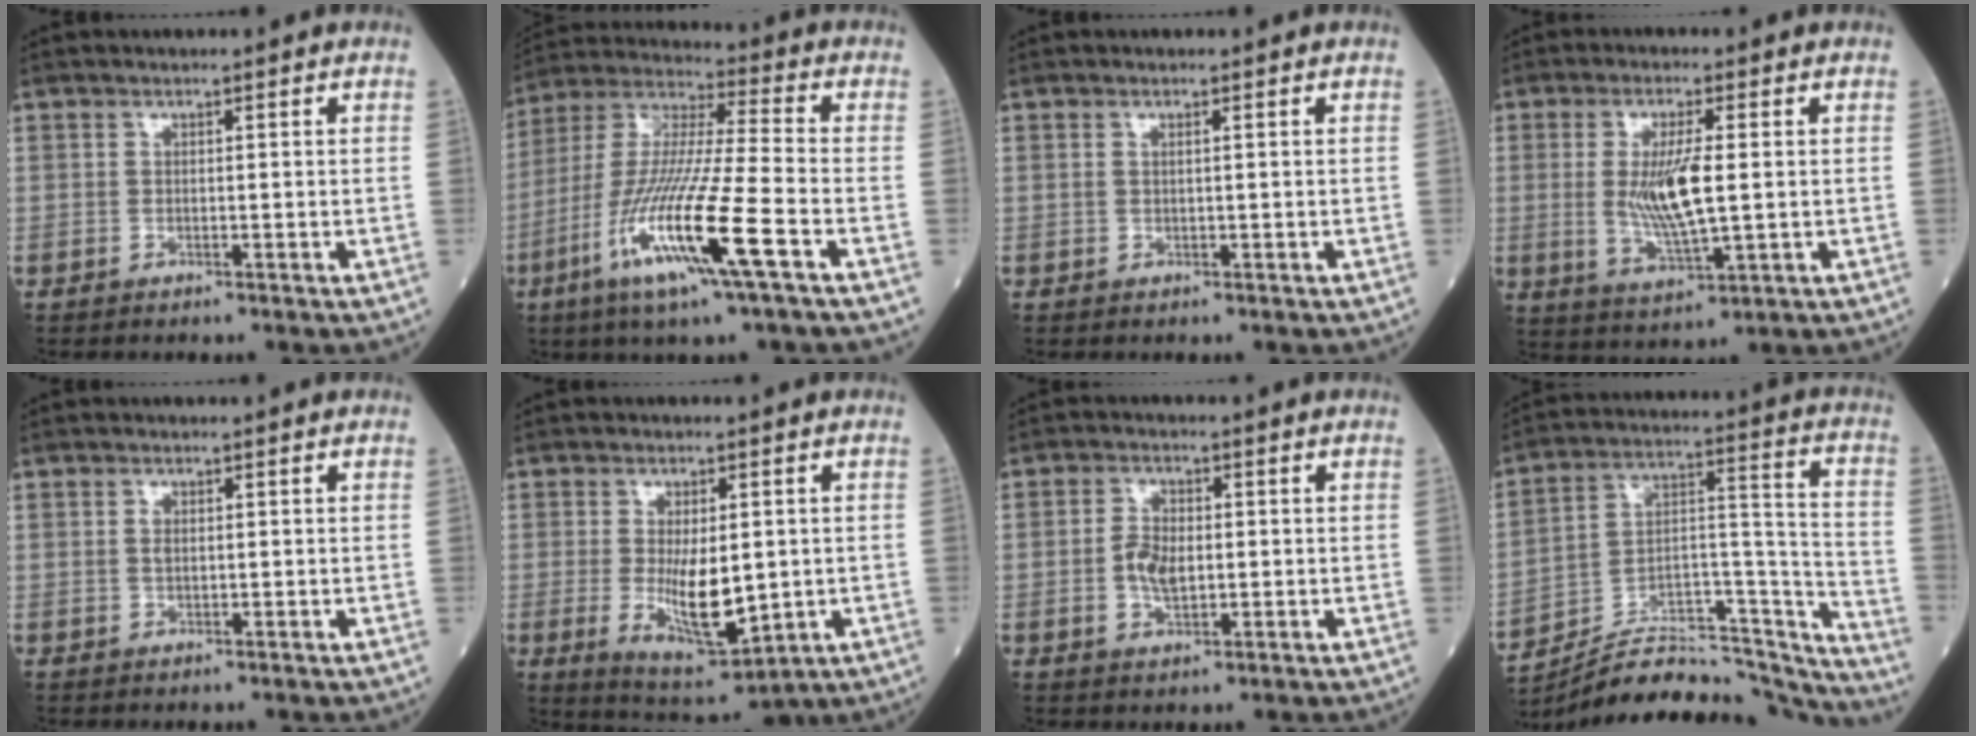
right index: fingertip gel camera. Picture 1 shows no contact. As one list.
[{"total": 17.7, "force": [-7.2, -0.2, 16.1], "torque": [-0.338, -0.027, -0.138]}, {"total": 0.8, "force": [0.2, -0.4, 0.6], "torque": [-0.021, 0.003, 0.004]}, {"total": 8.5, "force": [0.3, 1.1, 8.4], "torque": [-0.177, -0.013, 0.009]}, {"total": 1.0, "force": [0.2, 0.1, 1.0], "torque": [-0.022, 0.000, 0.005]}, {"total": 10.2, "force": [-1.3, 3.2, 9.6], "torque": [-0.168, -0.024, -0.006]}, {"total": 4.2, "force": [-0.3, 1.9, 3.8], "torque": [-0.078, 0.002, -0.005]}, {"total": 24.0, "force": [-23.0, 3.3, 6.2], "torque": [-0.088, 0.044, -0.350]}]